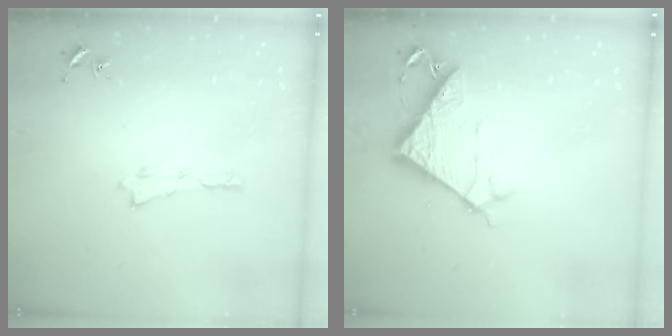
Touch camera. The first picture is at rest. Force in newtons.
{"total": 7.0, "press": 7.0, "slide": 0.7}